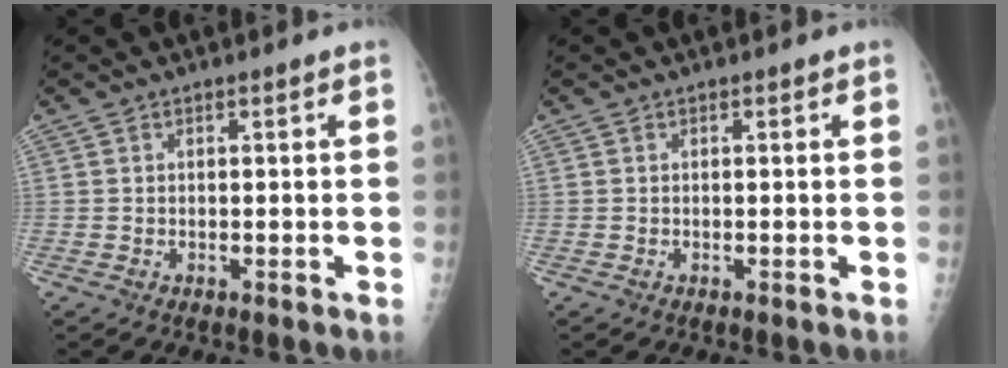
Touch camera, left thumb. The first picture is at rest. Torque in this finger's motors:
{"motor_torque": [-0.01, 0.03, -0.07, -0.06, 0.00]}